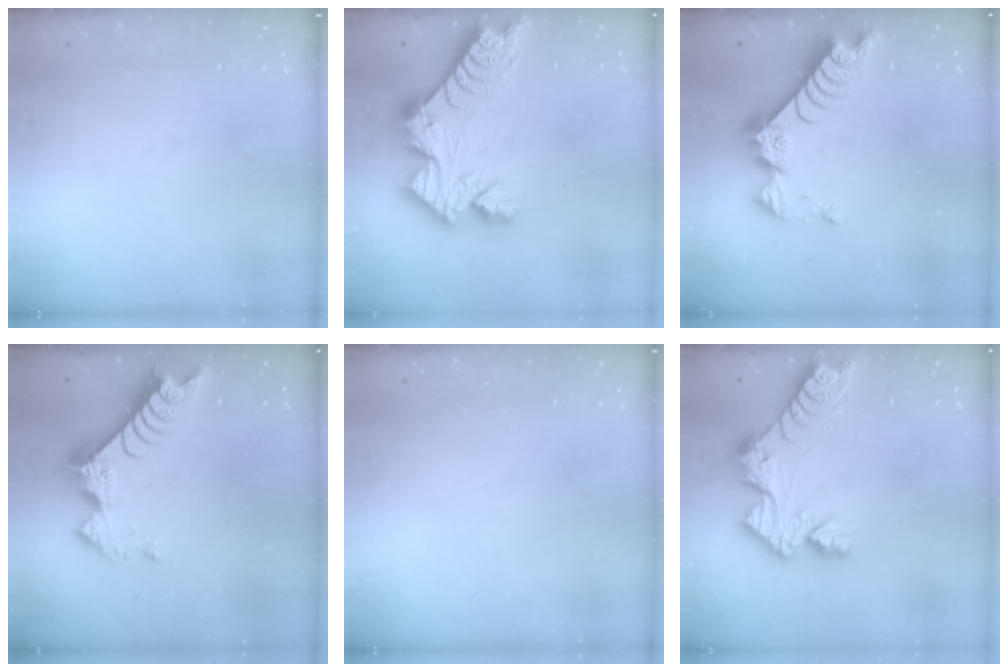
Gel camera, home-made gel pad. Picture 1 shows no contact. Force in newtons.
{"total": 14.5, "press": 14.4, "slide": 1.2}
{"total": 9.4, "press": 9.4, "slide": 0.9}
{"total": 9.3, "press": 9.3, "slide": 0.8}
{"total": 0.0}
{"total": 10.3, "press": 10.3, "slide": 1.0}